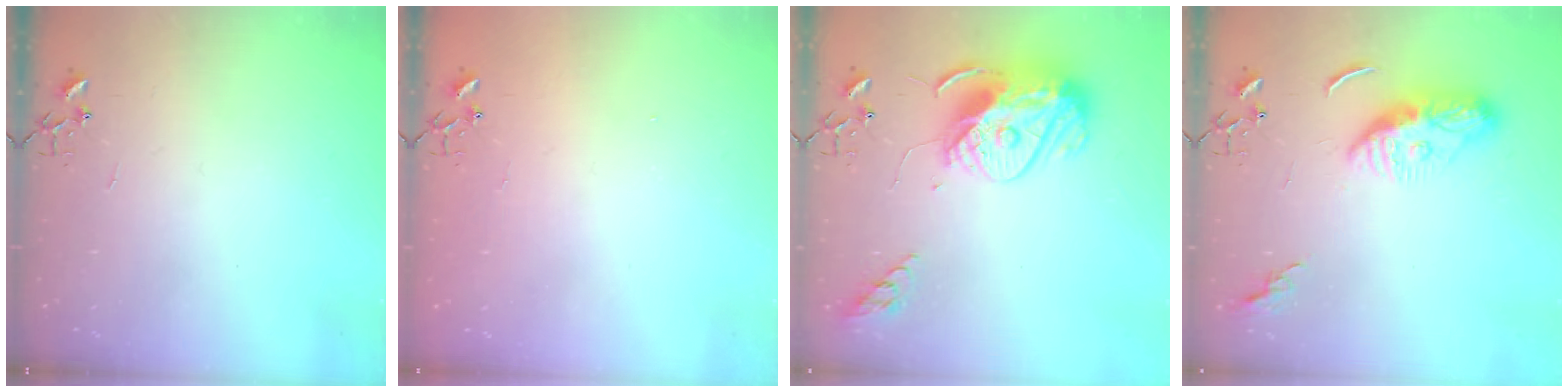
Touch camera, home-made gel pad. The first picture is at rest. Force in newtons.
{"total": 1.3, "press": 1.2, "slide": 0.1}
{"total": 16.5, "press": 16.4, "slide": 1.3}
{"total": 9.4, "press": 9.4, "slide": 1.0}